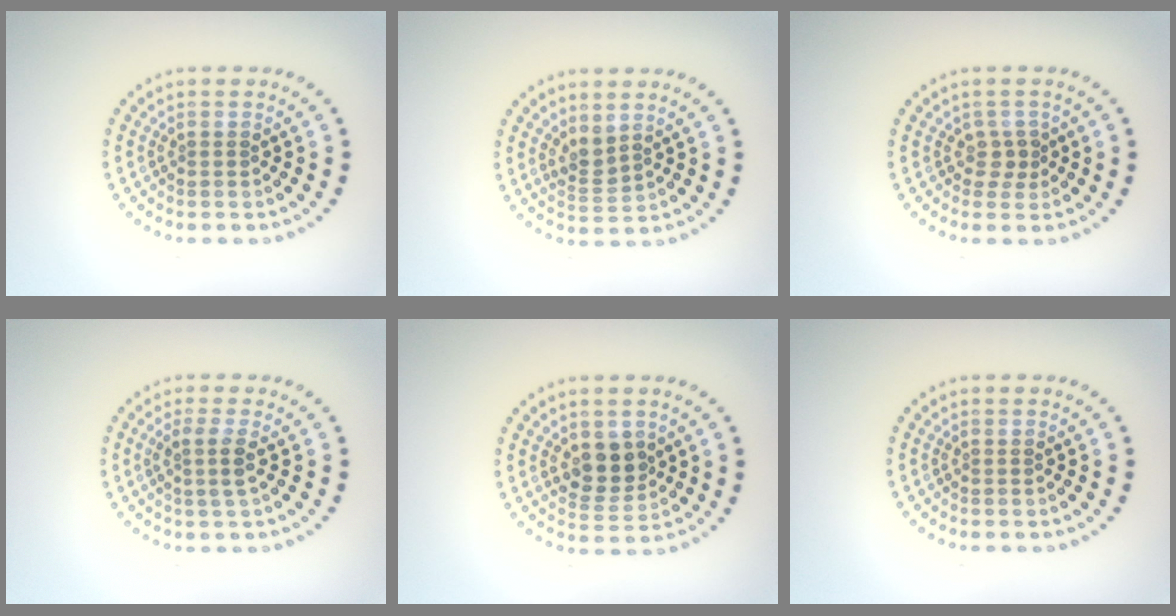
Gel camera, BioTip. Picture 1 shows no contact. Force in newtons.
{"total": 1.7, "press": 1.4, "slide": 0.9}
{"total": 1.4, "press": 1.0, "slide": 0.9}
{"total": 1.9, "press": 1.6, "slide": 1.1}
{"total": 3.5, "press": 3.4, "slide": 0.8}
{"total": 0.0}